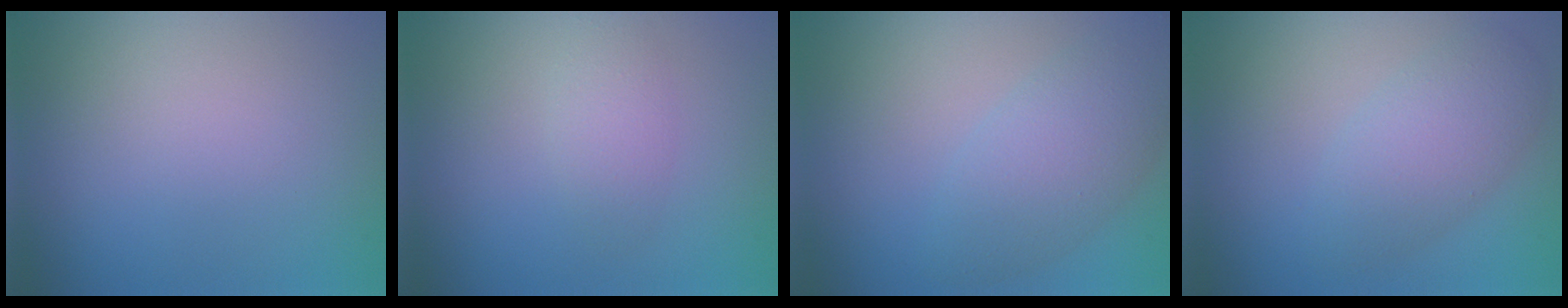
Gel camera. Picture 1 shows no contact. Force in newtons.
{"total": 1.8, "press": 1.8, "slide": 0.1}
{"total": 4.5, "press": 4.5, "slide": 0.1}
{"total": 3.9, "press": 3.9, "slide": 0.1}